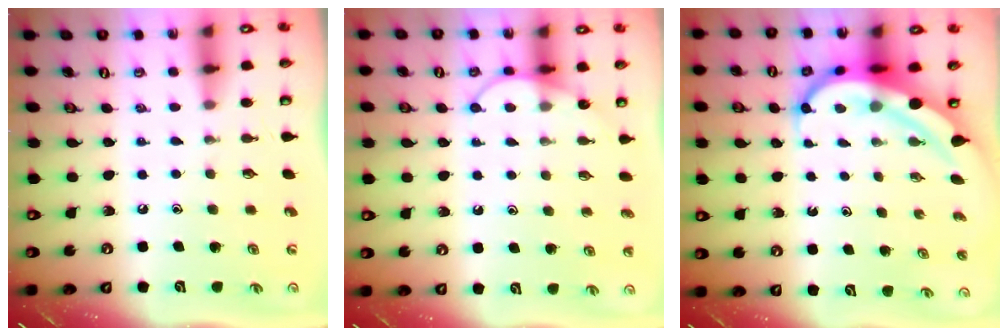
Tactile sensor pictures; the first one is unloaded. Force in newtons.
{"total": 8.5, "press": 8.4, "slide": 0.5}
{"total": 9.2, "press": 9.1, "slide": 0.9}